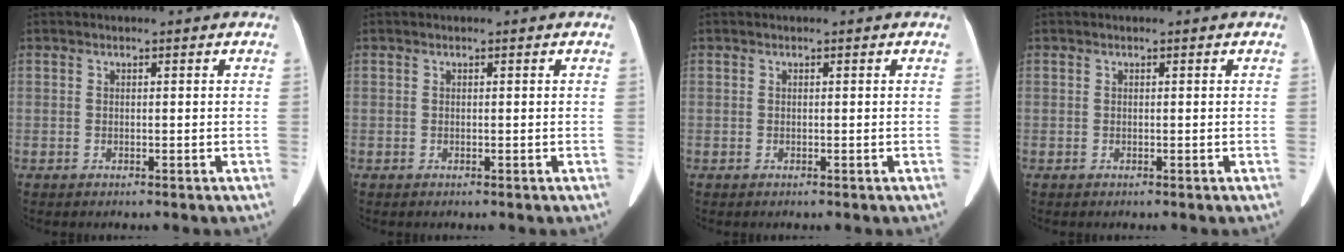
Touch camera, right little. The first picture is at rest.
{"total": 0.0}
{"total": 0.0}
{"total": 0.0}